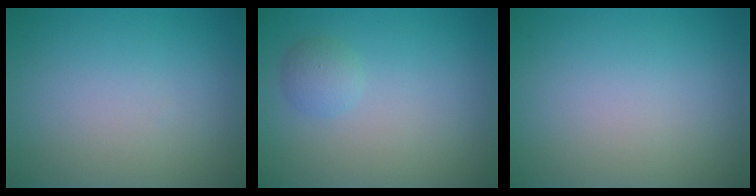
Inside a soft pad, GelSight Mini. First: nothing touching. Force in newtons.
{"total": 1.4, "press": 1.4, "slide": 0.1}
{"total": 0.0}